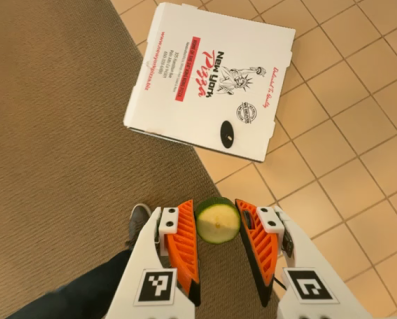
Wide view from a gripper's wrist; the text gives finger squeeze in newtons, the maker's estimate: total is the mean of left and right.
{"total": 7.4, "left": 7.1, "right": 7.7}